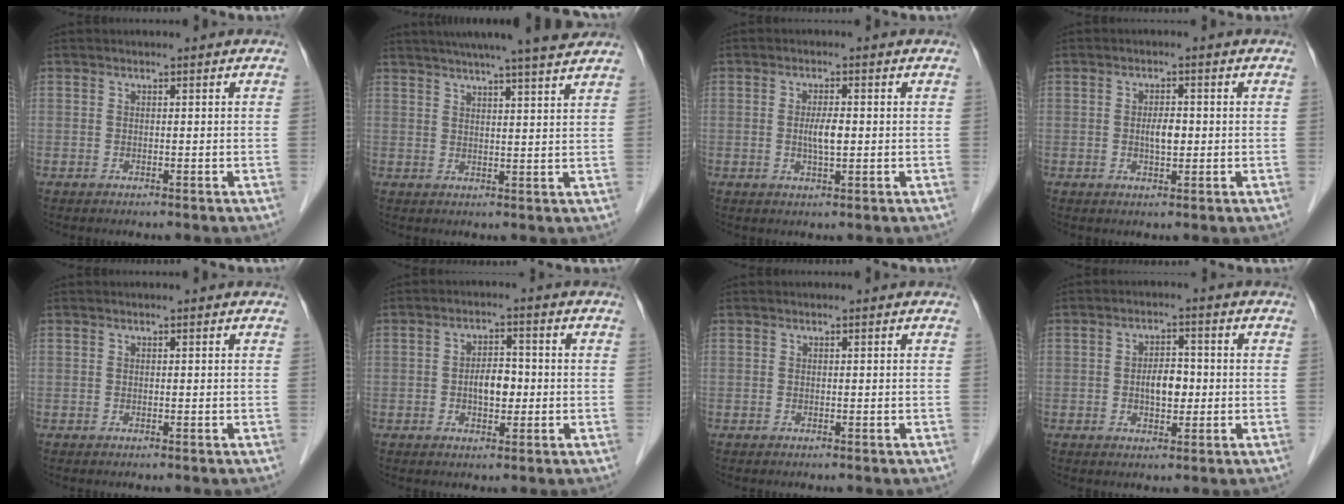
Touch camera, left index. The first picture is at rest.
{"total": 14.2, "force": [12.4, -0.1, 6.9], "torque": [-0.113, 0.018, 0.160]}
{"total": 3.0, "force": [-0.1, 0.6, 3.0], "torque": [-0.057, -0.001, 0.000]}
{"total": 2.8, "force": [-0.1, 1.1, 2.6], "torque": [-0.047, 0.001, 0.000]}
{"total": 0.0}
{"total": 4.3, "force": [-0.6, 2.2, 3.6], "torque": [-0.065, 0.007, -0.010]}
{"total": 0.0}
{"total": 4.3, "force": [-0.4, 2.3, 3.6], "torque": [-0.064, 0.006, -0.006]}